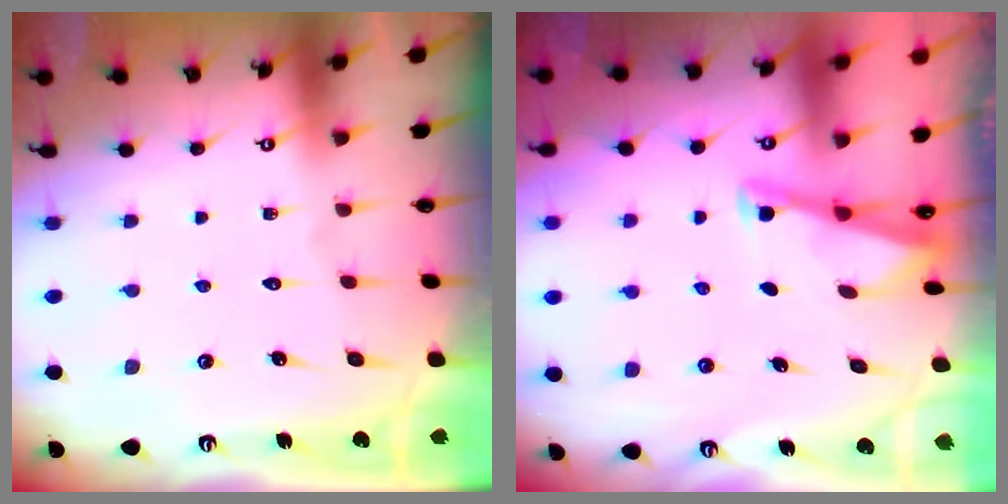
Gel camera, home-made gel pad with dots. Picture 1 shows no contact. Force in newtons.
{"total": 2.7, "press": 2.7, "slide": 0.3}